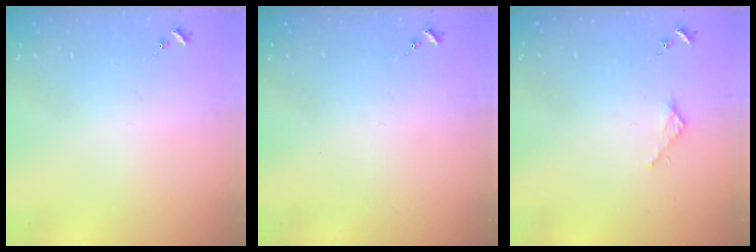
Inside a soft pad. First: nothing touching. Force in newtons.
{"total": 0.0}
{"total": 2.7, "press": 2.7, "slide": 0.2}